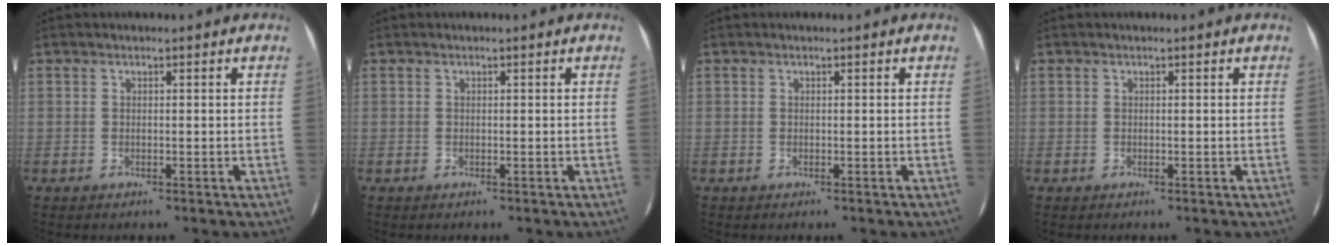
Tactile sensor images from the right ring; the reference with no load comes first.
{"total": 0.0}
{"total": 0.0}
{"total": 0.0}